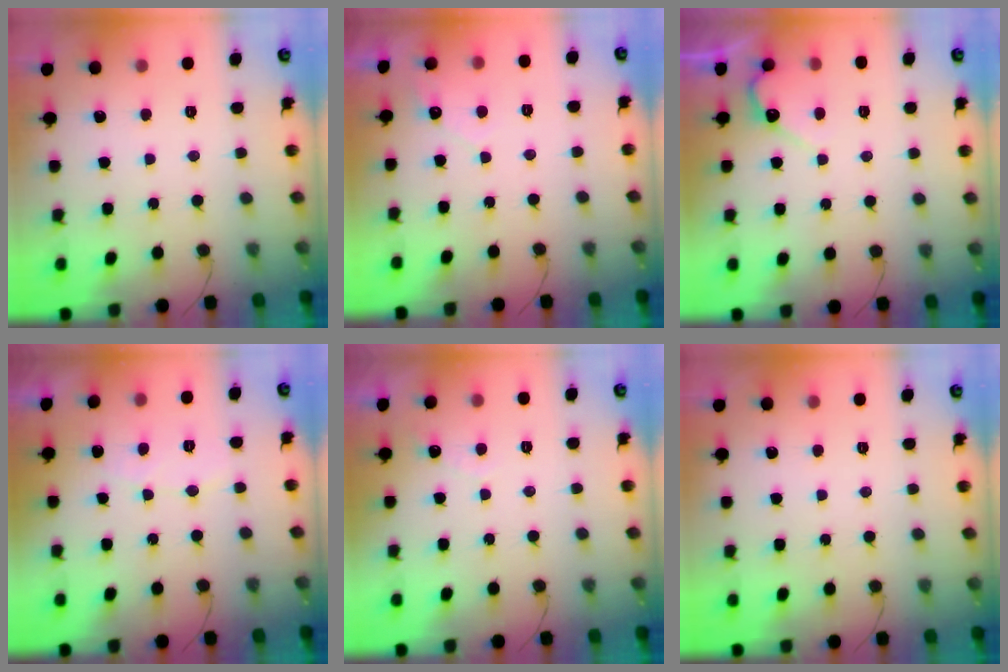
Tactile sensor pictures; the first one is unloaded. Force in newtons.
{"total": 2.8, "press": 2.8, "slide": 0.1}
{"total": 5.0, "press": 5.0, "slide": 0.2}
{"total": 4.5, "press": 4.5, "slide": 0.4}
{"total": 3.0, "press": 3.0, "slide": 0.1}
{"total": 0.0}